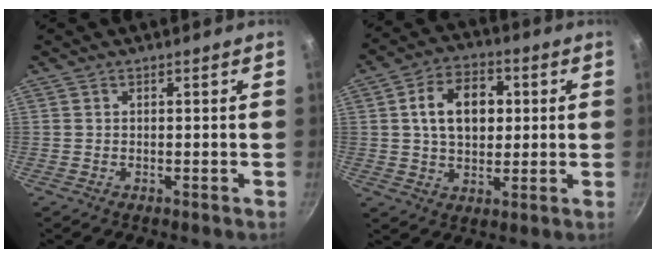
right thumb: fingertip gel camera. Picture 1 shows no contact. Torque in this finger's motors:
{"motor_torque": [-0.38, 0.57, 0.59, -0.25, 0.07]}